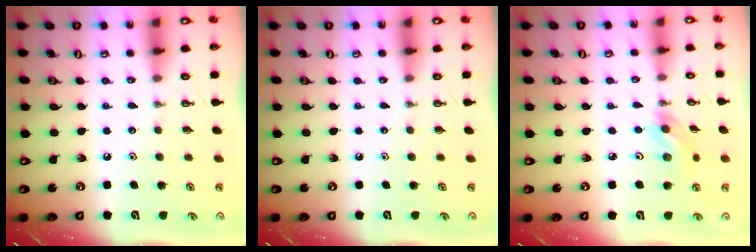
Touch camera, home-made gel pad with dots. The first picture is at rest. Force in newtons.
{"total": 0.0}
{"total": 6.5, "press": 6.2, "slide": 2.0}